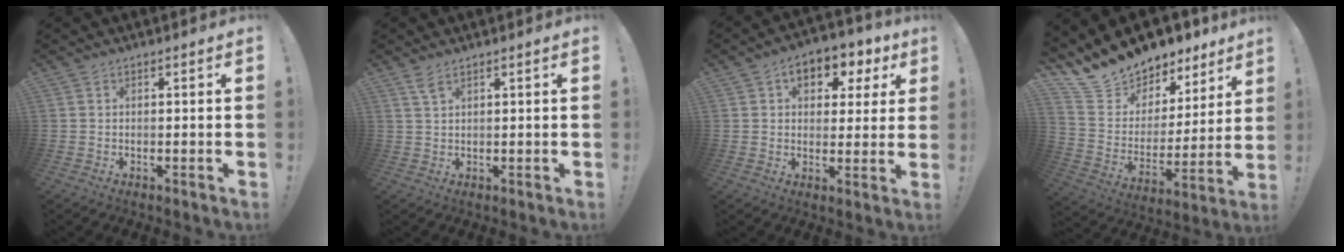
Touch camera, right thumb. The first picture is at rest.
{"total": 2.7, "force": [1.7, 0.7, 2.0], "torque": [-0.041, -0.002, 0.030]}
{"total": 8.9, "force": [3.7, 5.9, 5.5], "torque": [-0.071, -0.016, 0.068]}
{"total": 14.7, "force": [13.3, 5.9, 1.9], "torque": [-0.063, -0.109, 0.253]}